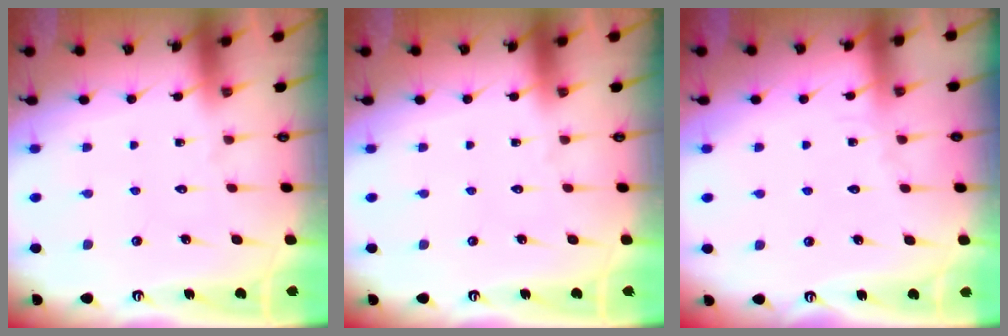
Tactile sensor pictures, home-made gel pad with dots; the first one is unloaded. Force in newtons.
{"total": 0.0}
{"total": 2.6, "press": 2.6, "slide": 0.2}